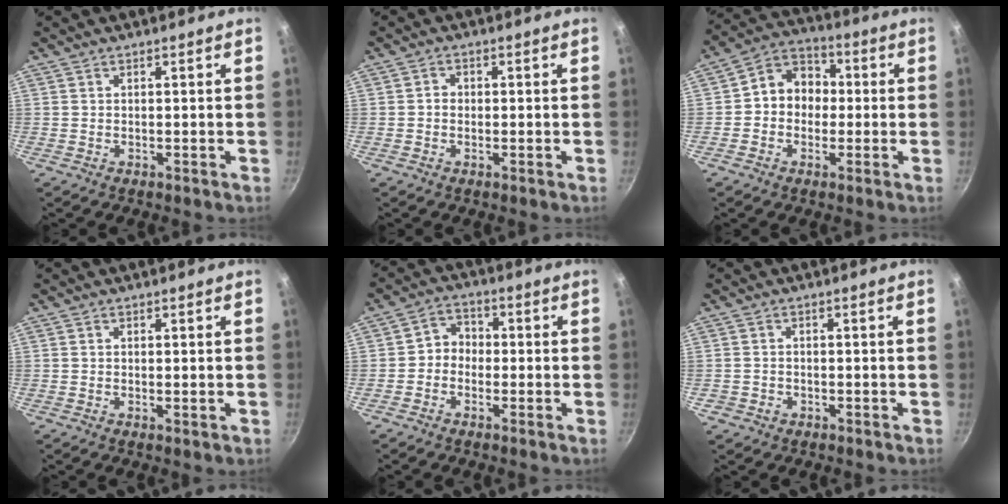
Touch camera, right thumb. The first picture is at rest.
{"total": 1.8, "force": [-0.2, 1.5, 0.8], "torque": [-0.009, 0.006, -0.006]}
{"total": 9.4, "force": [-0.2, 8.0, 4.9], "torque": [-0.033, 0.029, -0.025]}
{"total": 0.6, "force": [0.0, 0.2, 0.6], "torque": [-0.010, -0.003, -0.001]}
{"total": 4.4, "force": [-0.9, 3.8, 2.0], "torque": [-0.006, 0.018, -0.030]}
{"total": 1.7, "force": [-0.8, 1.4, 0.5], "torque": [-0.006, 0.006, -0.009]}